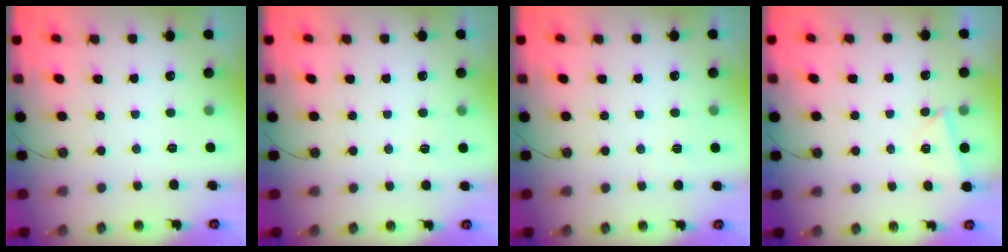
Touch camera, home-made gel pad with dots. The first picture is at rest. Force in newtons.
{"total": 2.5, "press": 2.4, "slide": 0.4}
{"total": 3.5, "press": 3.1, "slide": 1.6}
{"total": 3.6, "press": 2.7, "slide": 2.4}